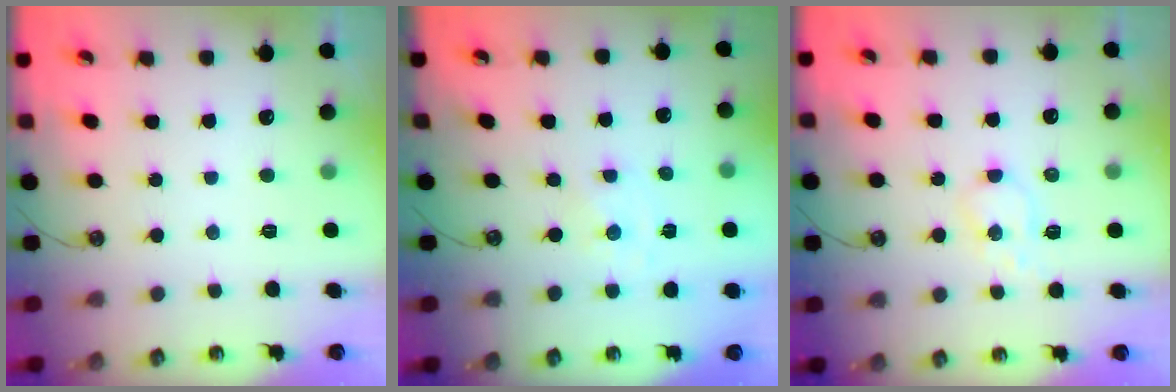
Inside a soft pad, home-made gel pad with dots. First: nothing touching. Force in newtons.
{"total": 0.0}
{"total": 5.0, "press": 4.9, "slide": 0.4}